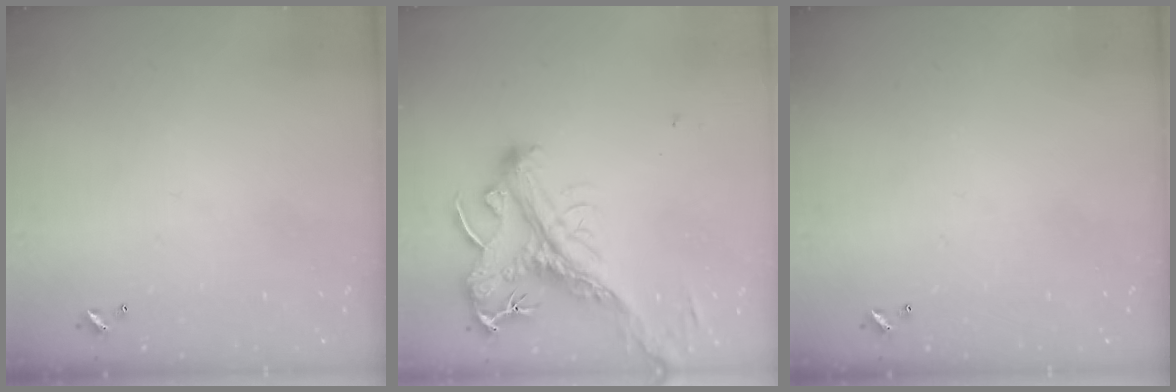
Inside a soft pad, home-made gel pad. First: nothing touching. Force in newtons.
{"total": 2.6, "press": 2.2, "slide": 1.4}
{"total": 0.0}